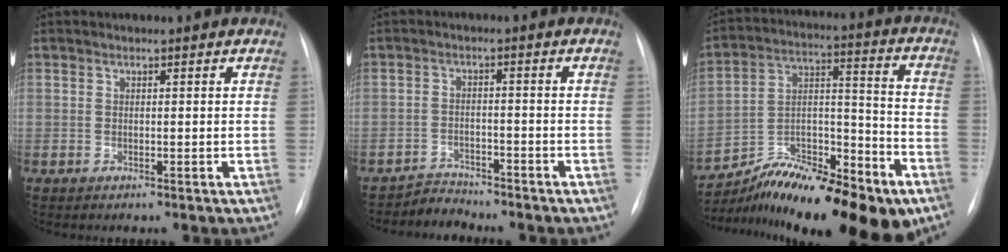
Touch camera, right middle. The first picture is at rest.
{"total": 3.2, "force": [-2.9, 0.4, -1.1], "torque": [0.024, -0.008, -0.050]}
{"total": 19.6, "force": [-15.1, 4.0, 11.8], "torque": [-0.163, 0.035, -0.250]}